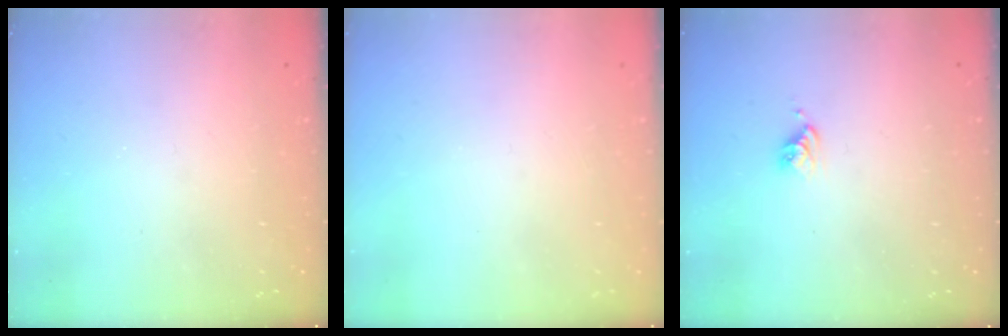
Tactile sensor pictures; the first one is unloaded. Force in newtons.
{"total": 0.0}
{"total": 3.7, "press": 3.7, "slide": 0.6}